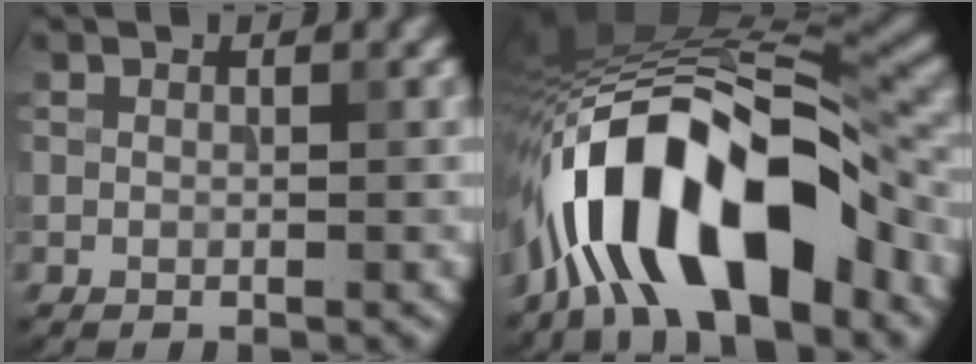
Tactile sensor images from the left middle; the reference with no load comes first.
{"total": 14.7, "force": [-6.5, 5.6, 11.9], "torque": [-0.190, 0.017, -0.104]}